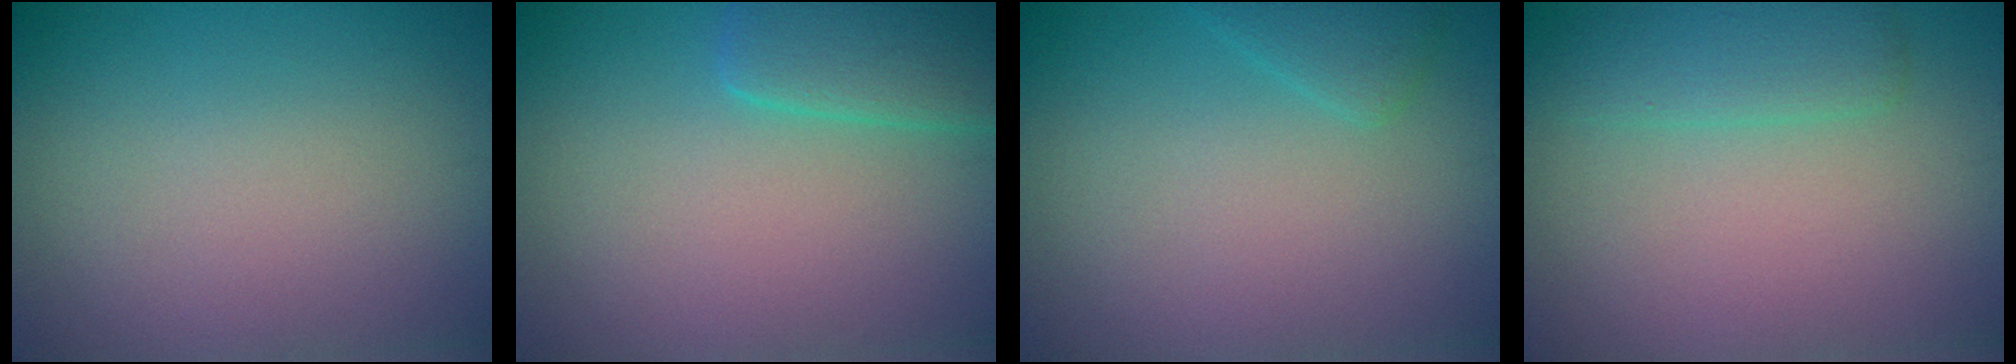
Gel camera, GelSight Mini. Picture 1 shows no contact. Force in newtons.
{"total": 4.2, "press": 4.1, "slide": 0.4}
{"total": 1.6, "press": 1.6, "slide": 0.1}
{"total": 2.7, "press": 2.7, "slide": 0.1}